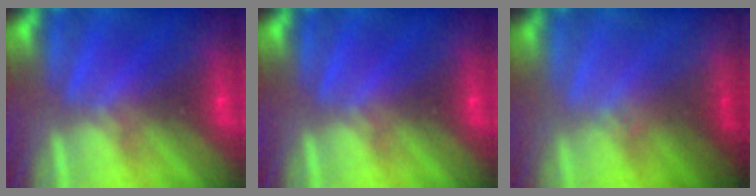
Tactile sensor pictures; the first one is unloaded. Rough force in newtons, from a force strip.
{"total": 0.0}
{"total": 1.3}